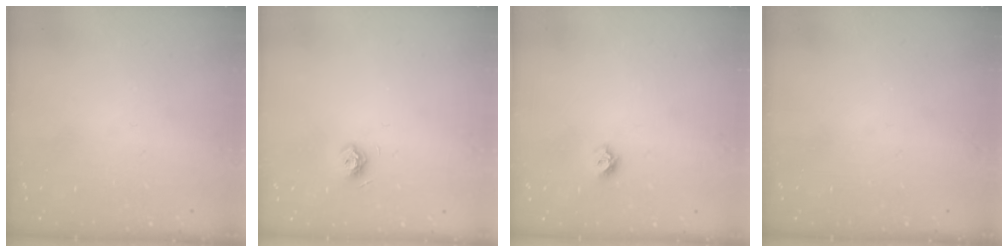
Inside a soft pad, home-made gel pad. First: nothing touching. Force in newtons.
{"total": 7.6, "press": 7.5, "slide": 1.1}
{"total": 5.7, "press": 5.7, "slide": 0.5}
{"total": 0.0}